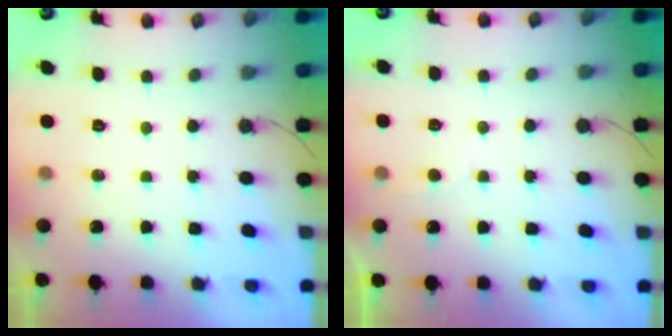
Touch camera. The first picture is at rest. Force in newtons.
{"total": 2.2, "press": 2.2, "slide": 0.2}